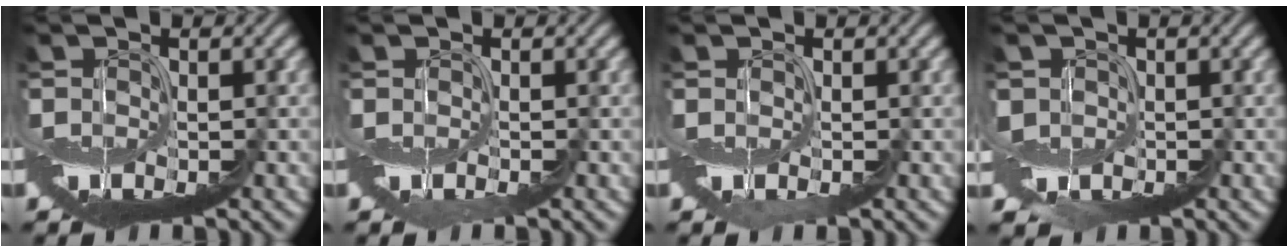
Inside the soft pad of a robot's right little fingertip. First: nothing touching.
{"total": 0.8, "force": [0.3, -0.4, -0.6], "torque": [0.008, 0.001, 0.003]}
{"total": 0.7, "force": [0.5, -0.3, -0.4], "torque": [0.005, 0.002, 0.008]}
{"total": 2.1, "force": [0.2, 1.7, 1.2], "torque": [-0.010, 0.006, 0.010]}